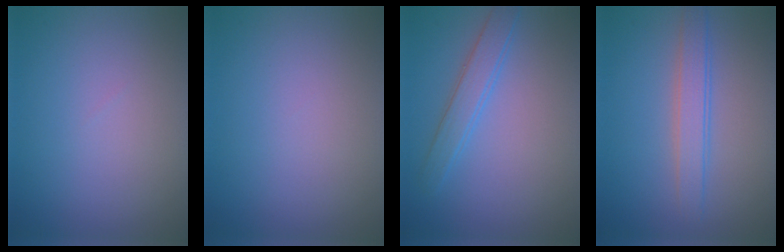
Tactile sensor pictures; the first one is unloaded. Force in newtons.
{"total": 0.0}
{"total": 2.4, "press": 2.4, "slide": 0.1}
{"total": 2.5, "press": 2.5, "slide": 0.1}